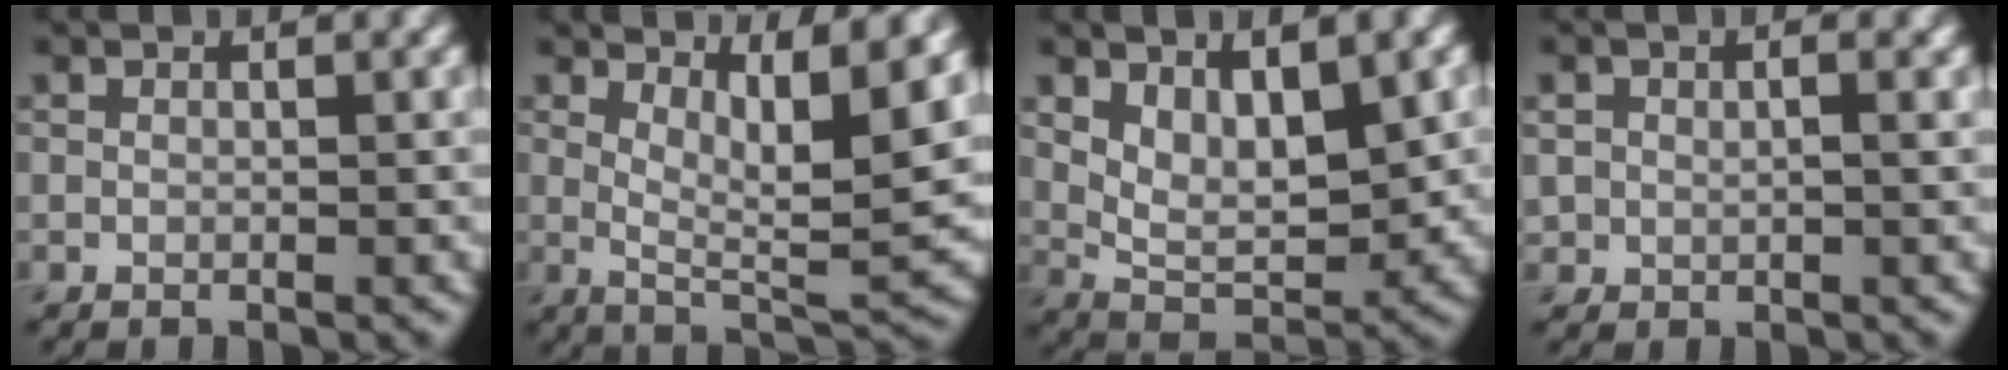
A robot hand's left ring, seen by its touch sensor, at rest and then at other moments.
{"total": 6.8, "force": [3.0, 1.7, 5.9], "torque": [-0.089, -0.017, 0.056]}
{"total": 6.0, "force": [1.8, 3.1, 4.8], "torque": [-0.087, -0.012, 0.038]}
{"total": 2.1, "force": [0.5, 1.5, 1.3], "torque": [-0.026, -0.003, 0.014]}